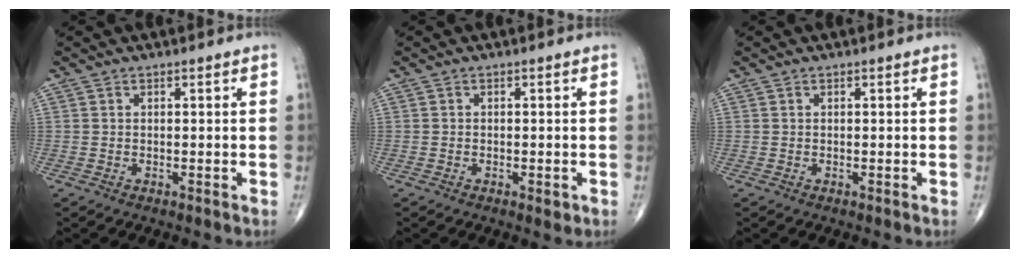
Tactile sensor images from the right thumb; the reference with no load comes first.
{"total": 1.4, "force": [-0.6, 0.6, 1.1], "torque": [-0.015, -0.002, -0.007]}
{"total": 0.0}